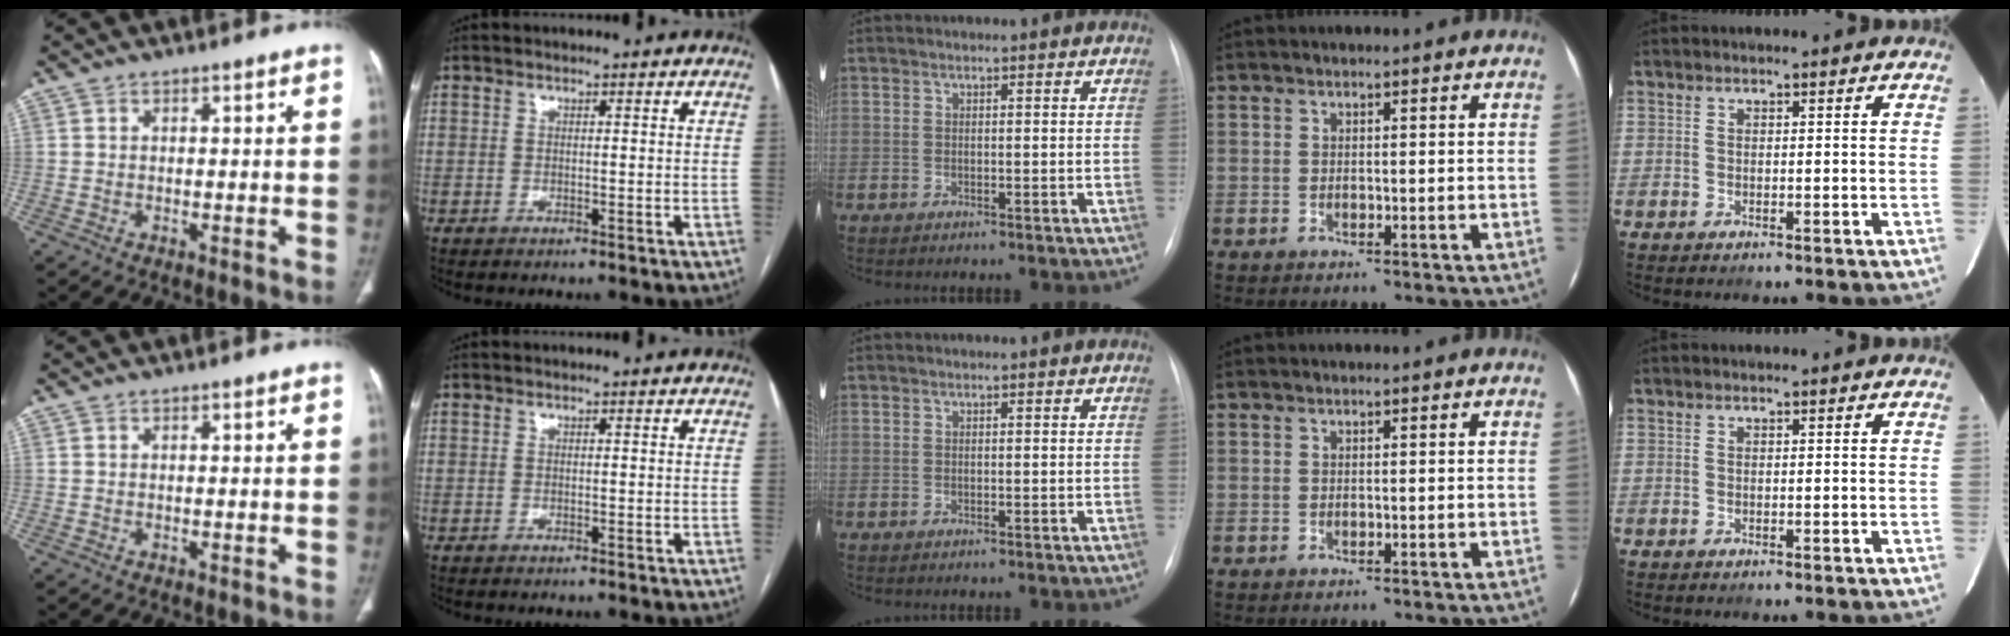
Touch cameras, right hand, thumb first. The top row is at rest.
{}